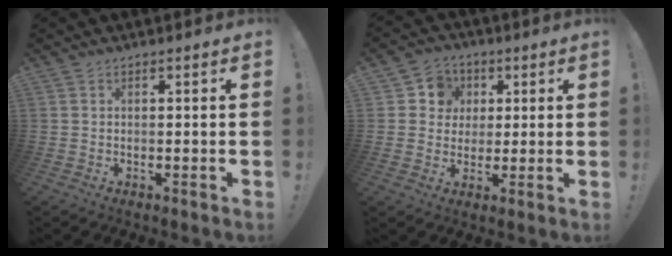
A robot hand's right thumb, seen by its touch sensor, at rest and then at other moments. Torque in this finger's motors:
{"motor_torque": [0.42, 1.23, 0.12, -0.13, -0.03]}